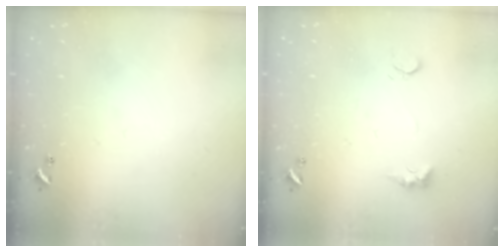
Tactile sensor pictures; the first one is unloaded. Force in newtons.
{"total": 3.8, "press": 3.8, "slide": 0.6}